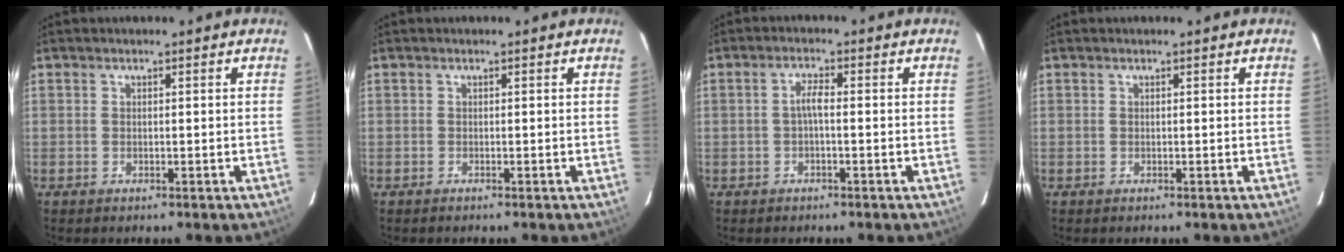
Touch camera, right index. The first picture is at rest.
{"total": 0.0}
{"total": 2.1, "force": [-0.6, 0.3, 2.0], "torque": [-0.040, 0.007, -0.011]}
{"total": 0.0}